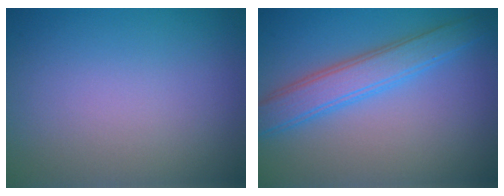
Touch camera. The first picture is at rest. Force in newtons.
{"total": 4.1, "press": 4.1, "slide": 0.2}